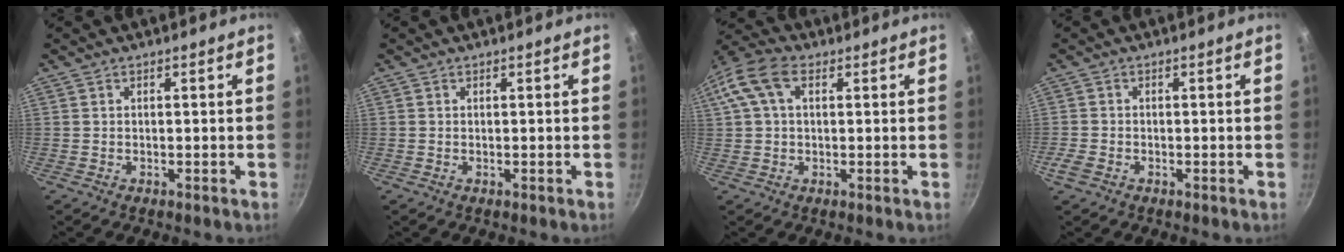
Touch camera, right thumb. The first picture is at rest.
{"total": 0.0}
{"total": 10.7, "force": [3.3, 6.7, 7.8], "torque": [-0.161, 0.033, 0.049]}
{"total": 2.6, "force": [-1.3, 1.9, 1.3], "torque": [-0.029, 0.004, -0.027]}